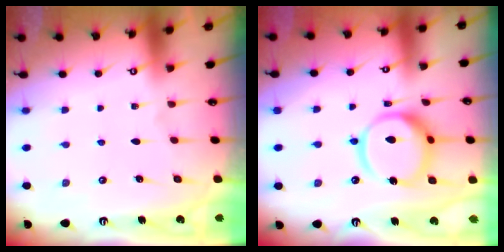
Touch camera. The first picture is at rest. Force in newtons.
{"total": 14.7, "press": 14.6, "slide": 1.6}